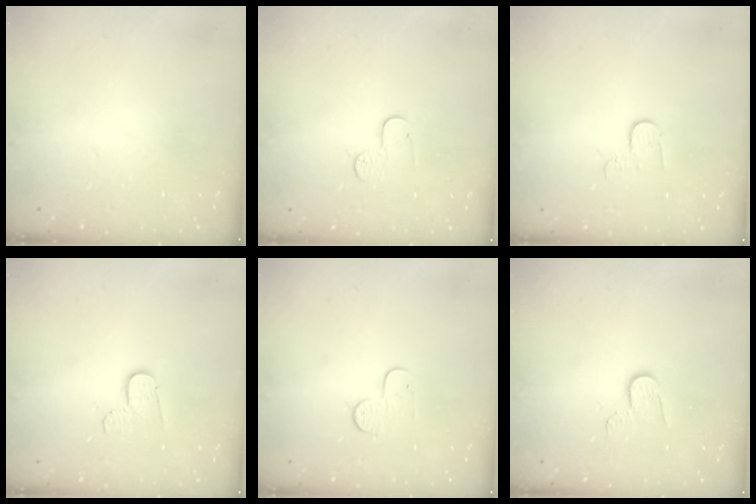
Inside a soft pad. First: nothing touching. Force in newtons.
{"total": 5.5, "press": 5.5, "slide": 0.5}
{"total": 3.5, "press": 3.5, "slide": 0.3}
{"total": 6.1, "press": 6.1, "slide": 0.5}
{"total": 5.0, "press": 5.0, "slide": 0.5}
{"total": 5.8, "press": 5.8, "slide": 0.5}